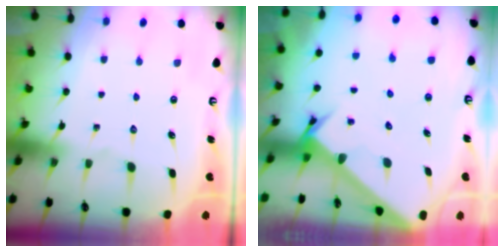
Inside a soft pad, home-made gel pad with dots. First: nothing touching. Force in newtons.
{"total": 2.6, "press": 2.6, "slide": 0.3}